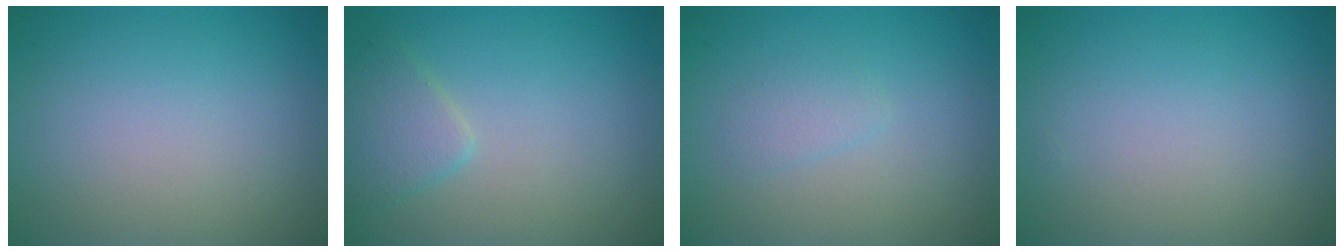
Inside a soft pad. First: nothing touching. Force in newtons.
{"total": 2.3, "press": 2.3, "slide": 0.1}
{"total": 1.1, "press": 1.1, "slide": 0.0}
{"total": 0.0}